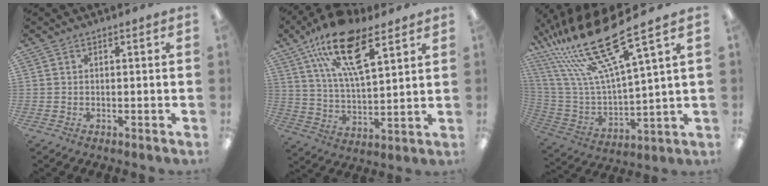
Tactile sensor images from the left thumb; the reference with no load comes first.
{"total": 19.0, "force": [10.9, 7.7, 13.6], "torque": [-0.240, -0.038, 0.190]}
{"total": 24.9, "force": [17.5, 5.5, 16.8], "torque": [-0.362, -0.120, 0.287]}